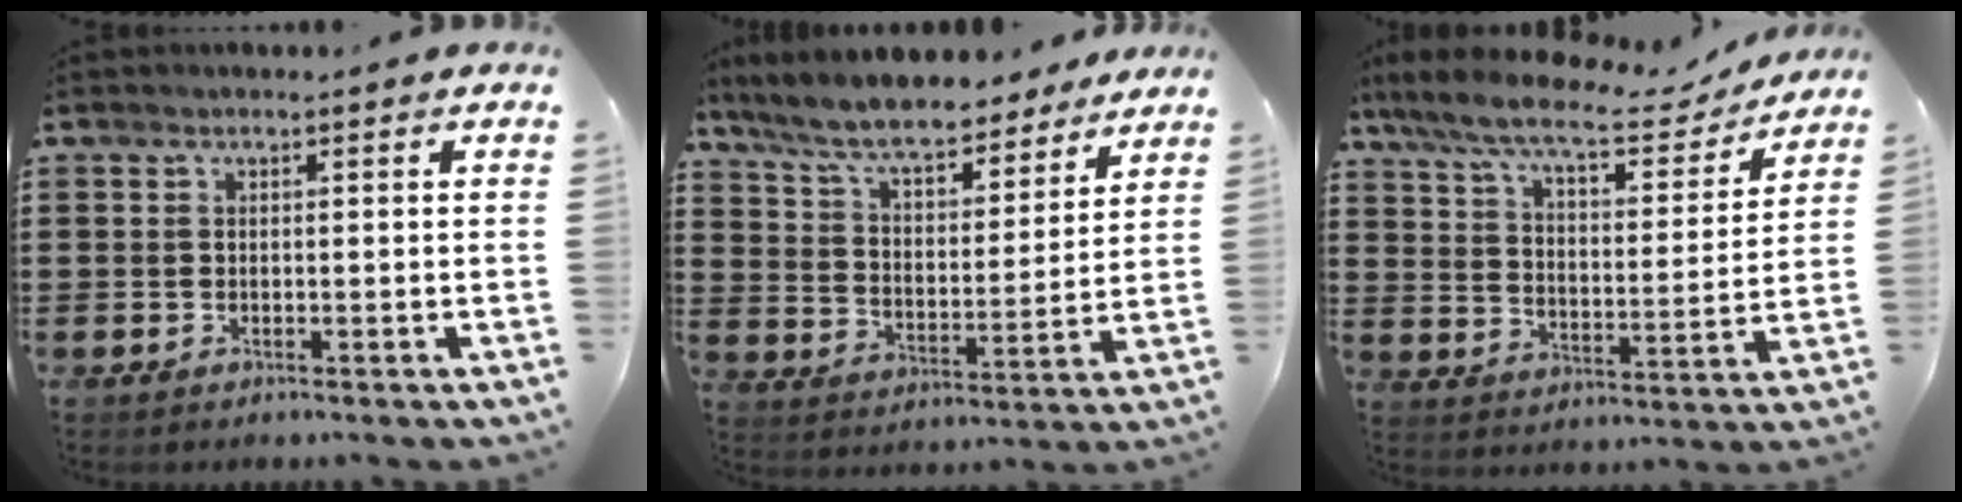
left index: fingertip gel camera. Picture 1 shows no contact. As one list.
[{"total": 9.3, "force": [8.2, 1.6, 3.9], "torque": [-0.110, -0.039, 0.146]}, {"total": 8.9, "force": [7.4, 1.4, 4.7], "torque": [-0.121, -0.035, 0.125]}]